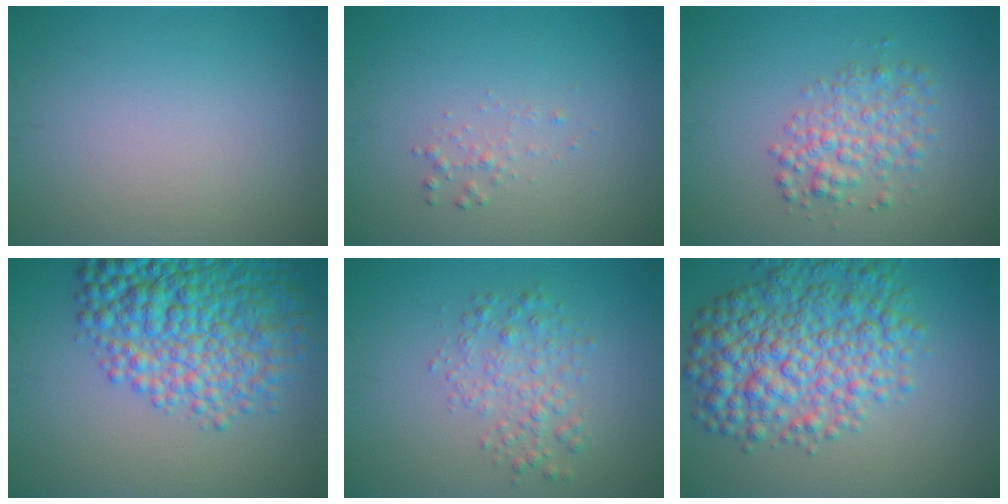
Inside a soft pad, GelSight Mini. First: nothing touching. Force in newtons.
{"total": 0.9, "press": 0.9, "slide": 0.0}
{"total": 3.2, "press": 3.2, "slide": 0.1}
{"total": 9.2, "press": 9.2, "slide": 0.3}
{"total": 2.5, "press": 2.5, "slide": 0.1}
{"total": 8.5, "press": 8.5, "slide": 0.1}